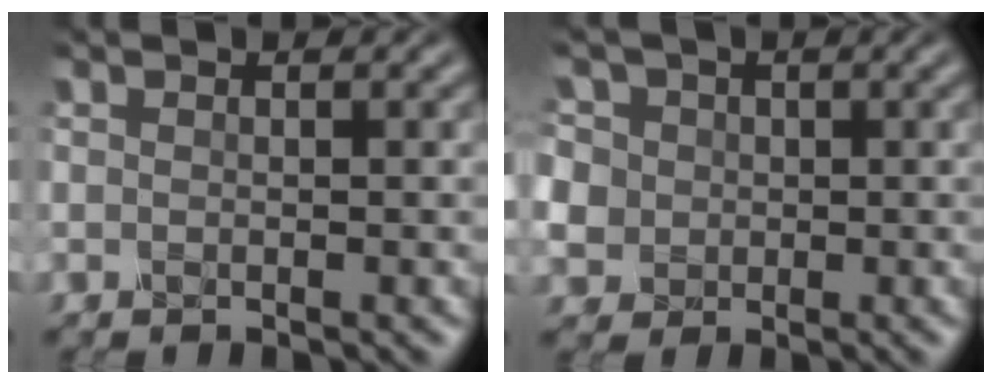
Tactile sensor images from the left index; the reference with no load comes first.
{"total": 6.5, "force": [1.3, 6.0, 2.2], "torque": [-0.072, 0.028, 0.008]}